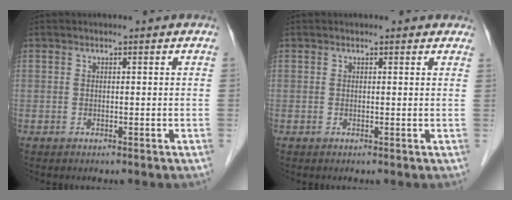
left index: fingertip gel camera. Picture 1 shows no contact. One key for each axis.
{"total": 1.7, "fx": 1.4, "fy": 0.7, "fz": 0.4, "tx": -0.004, "ty": 0.001, "tz": 0.003}